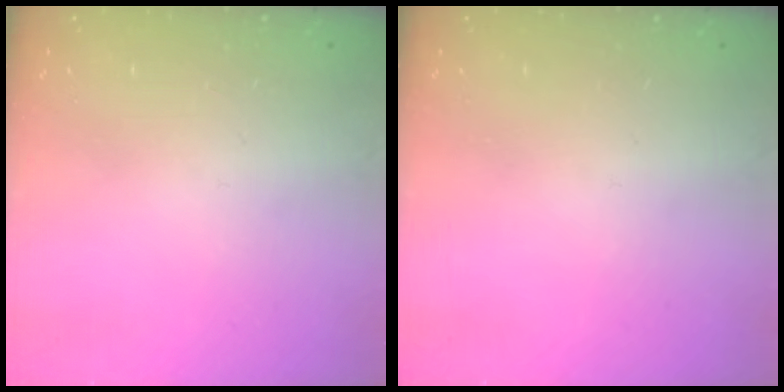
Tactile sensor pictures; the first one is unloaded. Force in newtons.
{"total": 0.0}